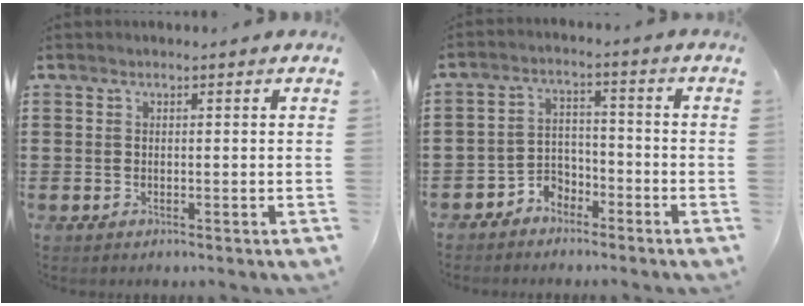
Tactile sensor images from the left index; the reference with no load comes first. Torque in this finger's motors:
{"motor_torque": [0.51, 0.51, 0.07, 0.01]}